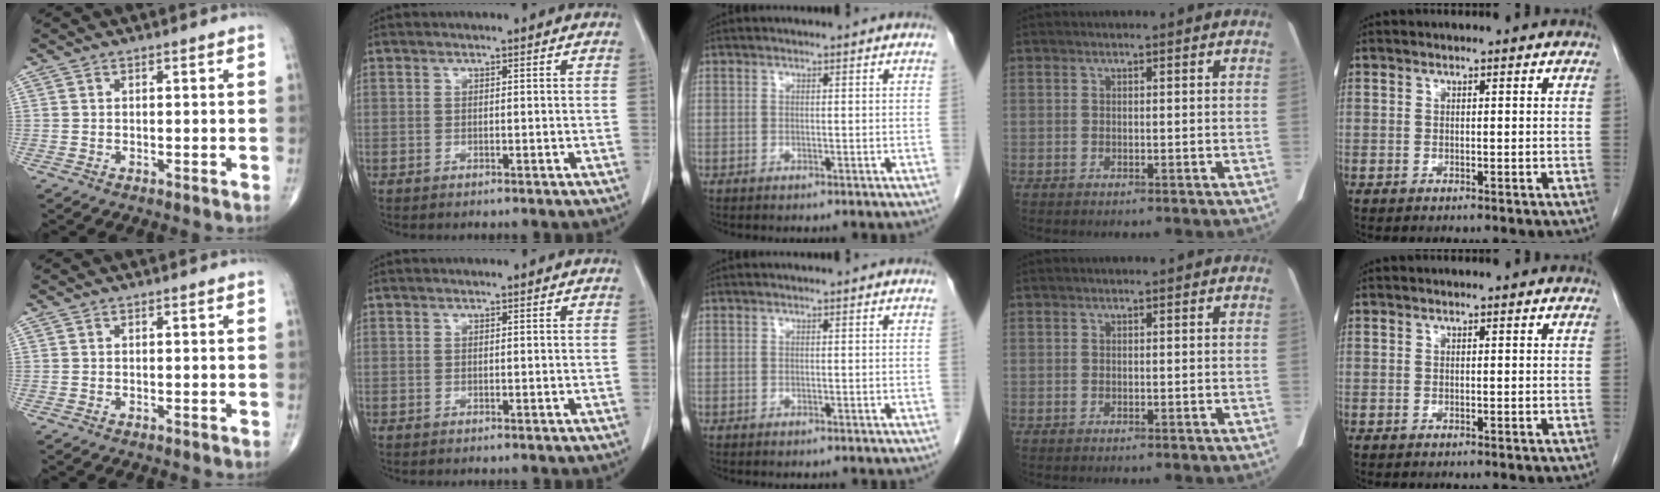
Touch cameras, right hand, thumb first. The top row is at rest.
{}